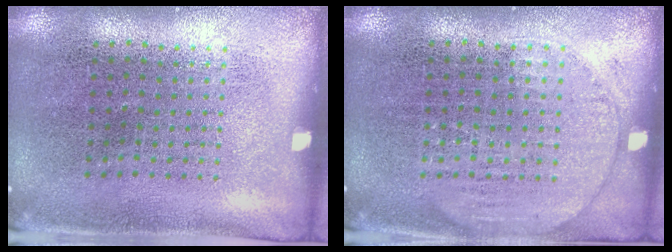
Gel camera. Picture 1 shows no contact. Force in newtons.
{"total": 1.6, "press": 1.6, "slide": 0.0}